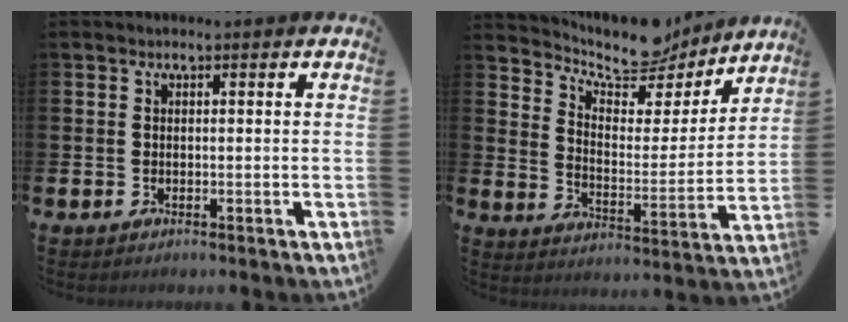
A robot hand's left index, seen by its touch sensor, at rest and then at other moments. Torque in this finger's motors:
{"motor_torque": [1.06, -1.08, 0.20, 0.03]}